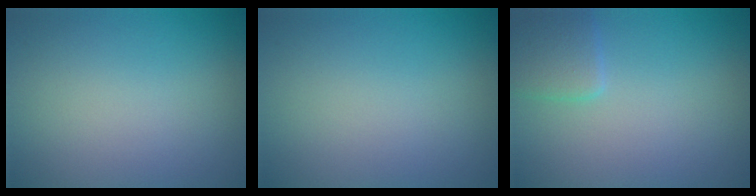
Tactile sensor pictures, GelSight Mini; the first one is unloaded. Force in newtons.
{"total": 0.0}
{"total": 2.1, "press": 2.1, "slide": 0.1}